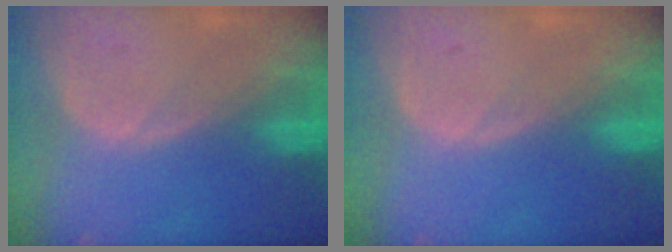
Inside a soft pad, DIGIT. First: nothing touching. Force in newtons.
{"total": 0.0}